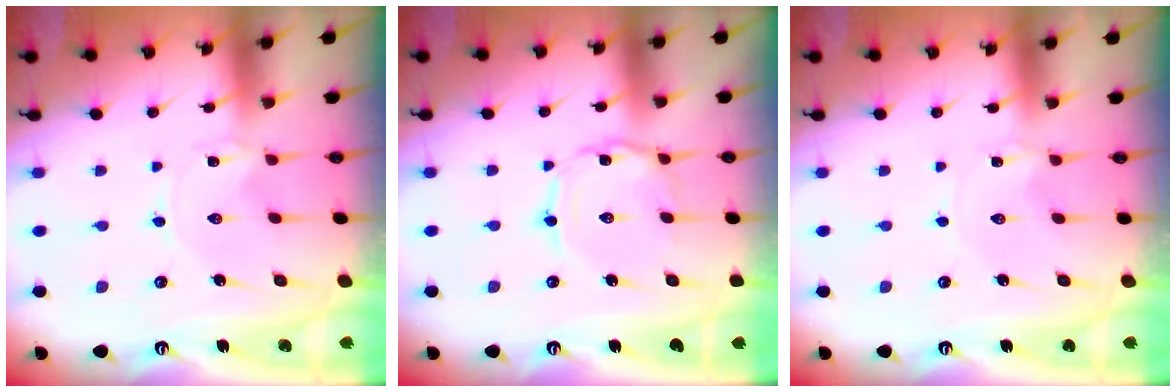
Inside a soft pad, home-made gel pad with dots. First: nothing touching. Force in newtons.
{"total": 2.0, "press": 2.0, "slide": 0.2}
{"total": 1.1, "press": 1.1, "slide": 0.2}